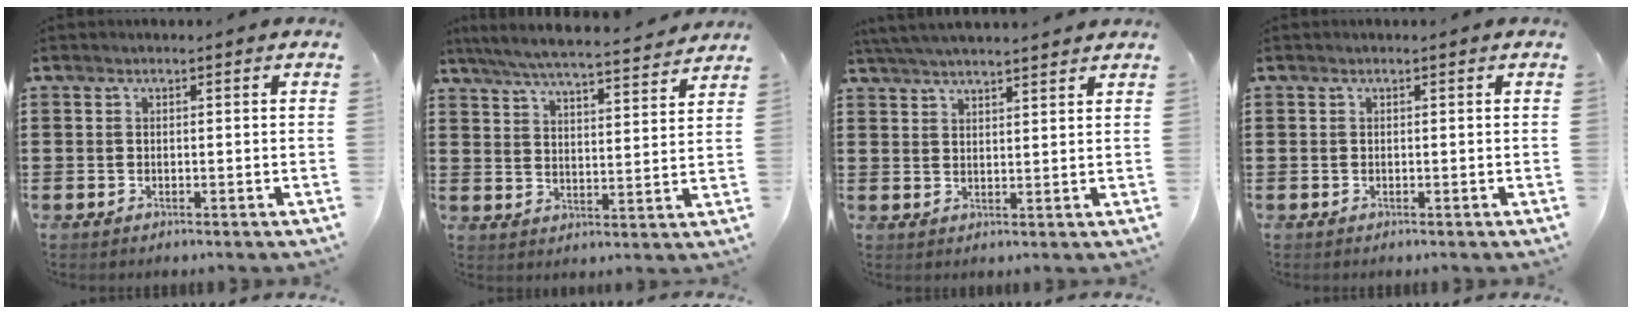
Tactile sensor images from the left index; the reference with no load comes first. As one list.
[{"total": 5.8, "force": [5.4, -0.3, 2.1], "torque": [-0.063, -0.039, 0.091]}, {"total": 3.9, "force": [3.7, -0.1, 1.0], "torque": [-0.031, -0.007, 0.069]}, {"total": 0.0}]